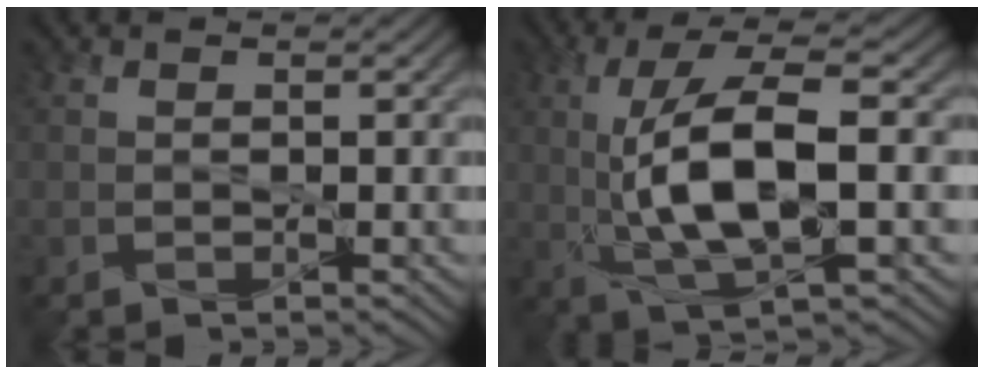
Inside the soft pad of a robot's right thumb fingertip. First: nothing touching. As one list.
[{"total": 9.6, "force": [-0.4, 2.6, 9.3], "torque": [-0.170, 0.018, -0.010]}]